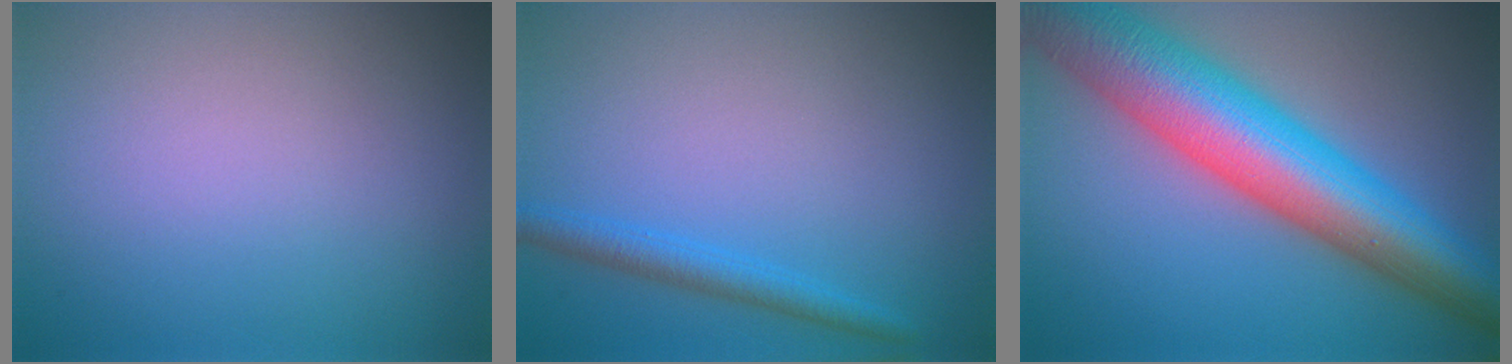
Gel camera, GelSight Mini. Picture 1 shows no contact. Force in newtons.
{"total": 2.2, "press": 2.2, "slide": 0.1}
{"total": 12.5, "press": 12.5, "slide": 0.4}